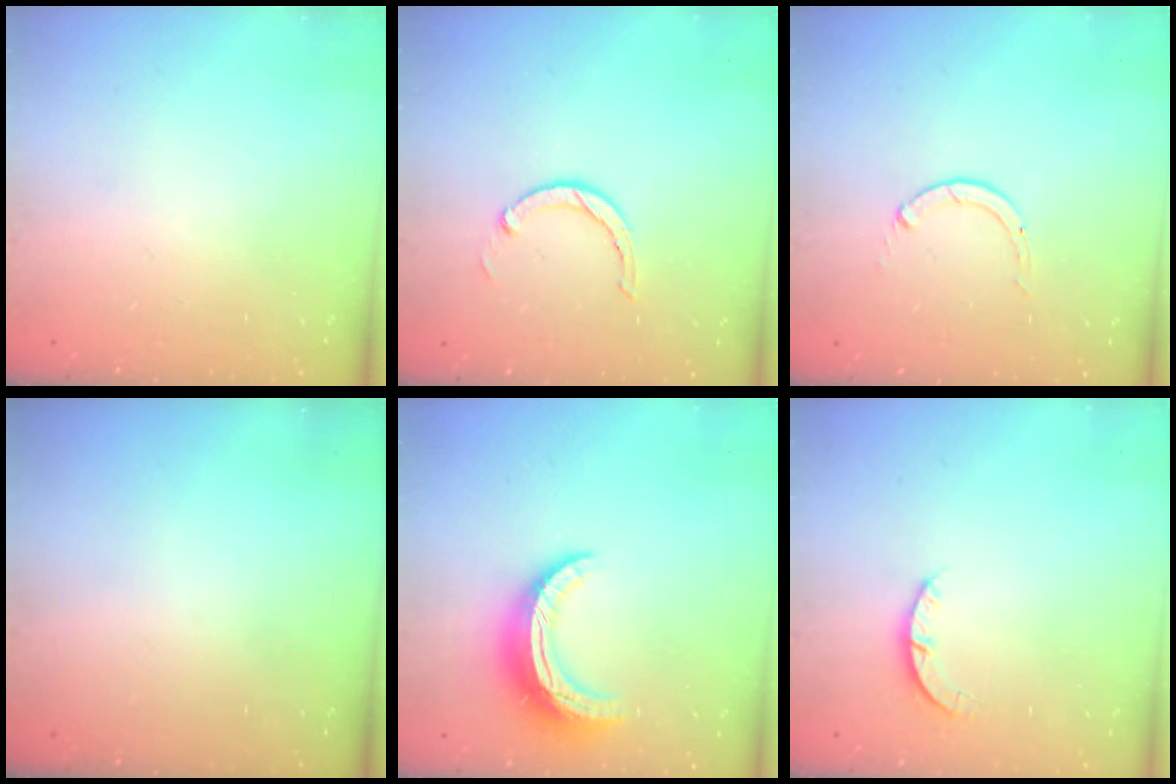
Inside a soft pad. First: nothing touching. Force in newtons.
{"total": 3.0, "press": 3.0, "slide": 0.1}
{"total": 0.0}
{"total": 0.0}
{"total": 12.2, "press": 12.1, "slide": 0.9}
{"total": 2.9, "press": 2.9, "slide": 0.4}